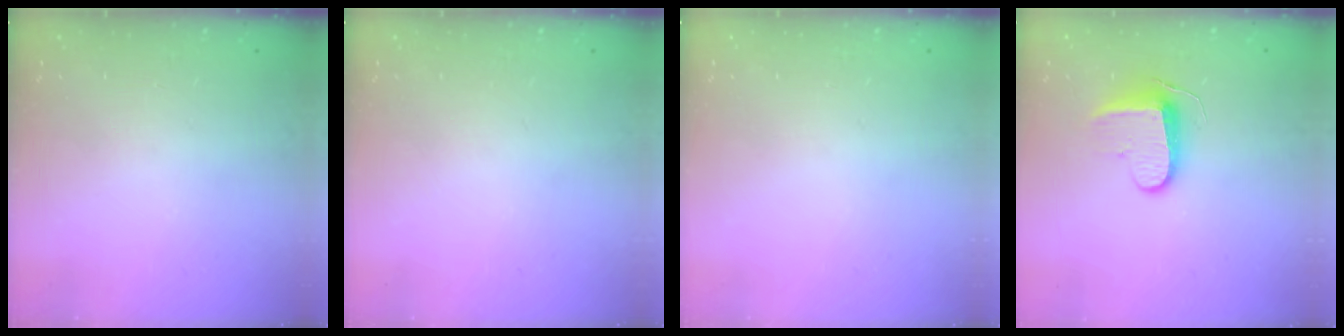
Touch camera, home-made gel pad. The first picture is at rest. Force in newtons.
{"total": 0.0}
{"total": 0.0}
{"total": 9.5, "press": 9.5, "slide": 0.8}